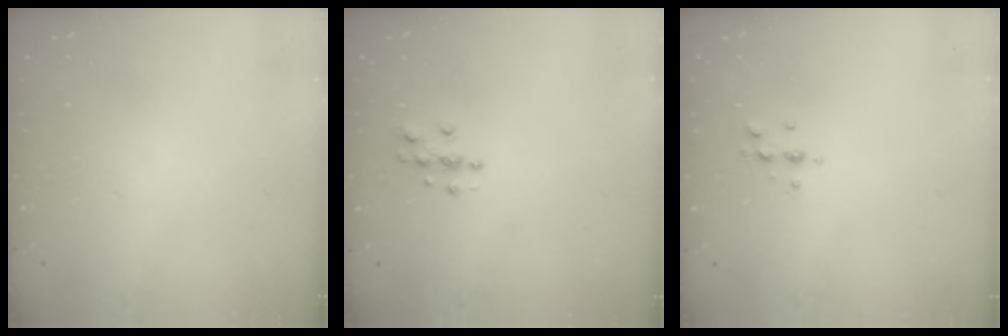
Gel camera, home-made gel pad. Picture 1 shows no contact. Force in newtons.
{"total": 3.8, "press": 3.8, "slide": 0.5}
{"total": 3.5, "press": 3.4, "slide": 0.3}